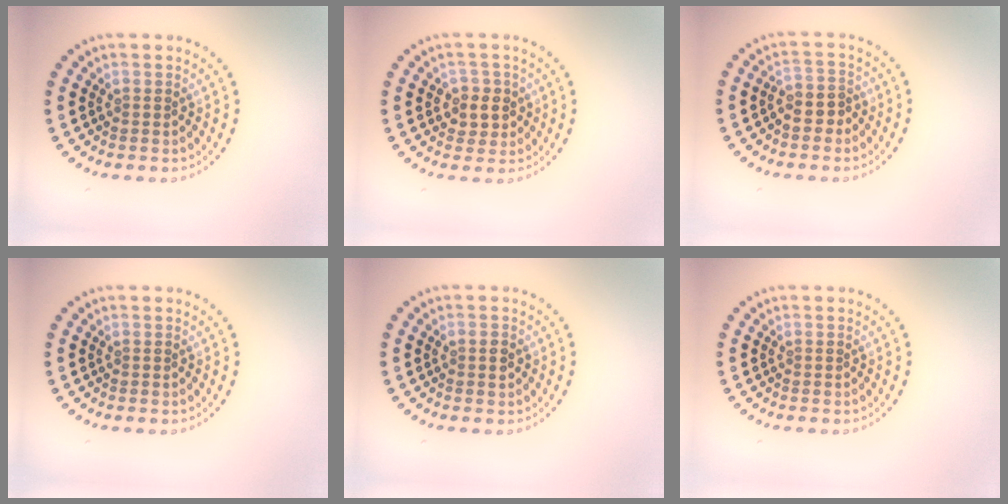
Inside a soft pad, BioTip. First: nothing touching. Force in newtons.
{"total": 2.4, "press": 2.3, "slide": 0.8}
{"total": 2.2, "press": 2.0, "slide": 0.9}
{"total": 0.0}
{"total": 1.4, "press": 1.4, "slide": 0.2}
{"total": 0.0}